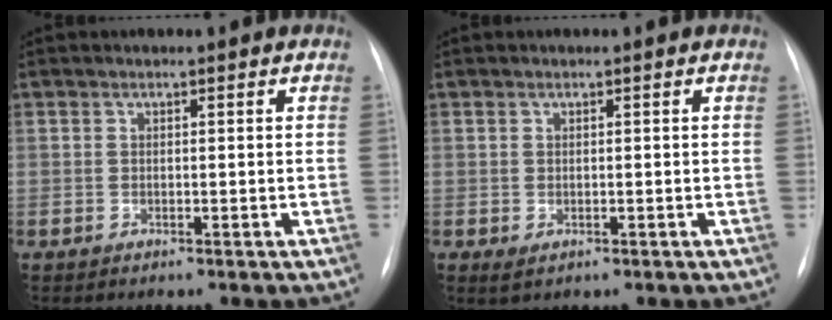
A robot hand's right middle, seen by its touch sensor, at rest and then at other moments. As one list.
[{"total": 0.9, "force": [-0.2, 0.6, 0.6], "torque": [-0.011, -0.003, 0.003]}]